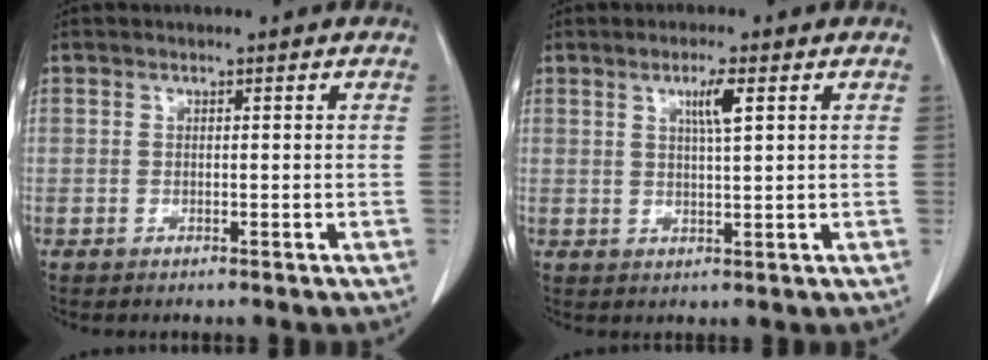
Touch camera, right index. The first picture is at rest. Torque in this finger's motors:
{"motor_torque": [0.27, 0.15, 0.10, 0.03]}